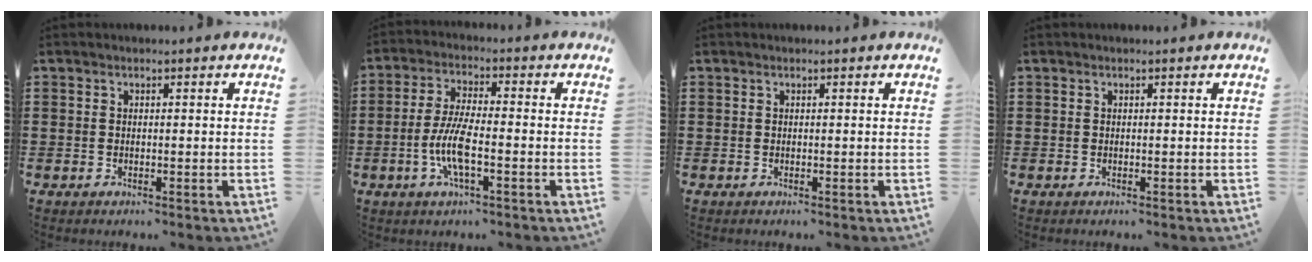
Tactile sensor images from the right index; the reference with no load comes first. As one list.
[{"total": 7.2, "force": [-2.2, 1.9, 6.6], "torque": [-0.153, -0.012, -0.048]}, {"total": 0.0}, {"total": 0.0}]